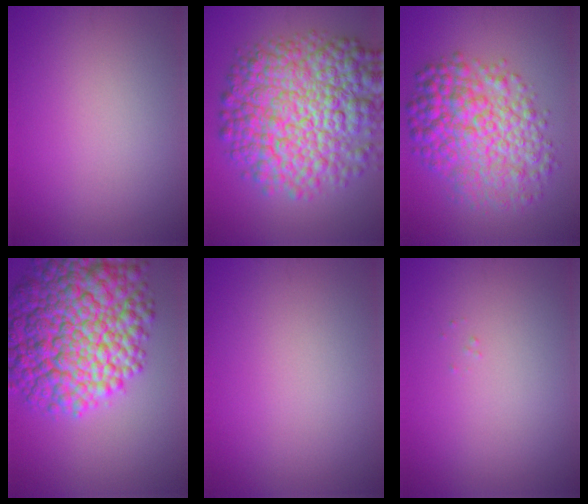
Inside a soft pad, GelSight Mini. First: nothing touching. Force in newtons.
{"total": 12.8, "press": 12.8, "slide": 0.3}
{"total": 8.4, "press": 8.4, "slide": 0.1}
{"total": 14.1, "press": 14.1, "slide": 0.3}
{"total": 0.0}
{"total": 0.0}